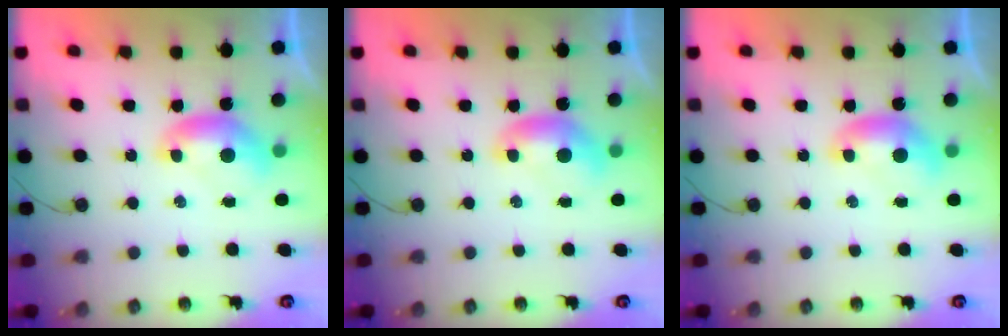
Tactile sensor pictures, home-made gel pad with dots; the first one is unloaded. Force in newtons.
{"total": 0.0}
{"total": 0.0}